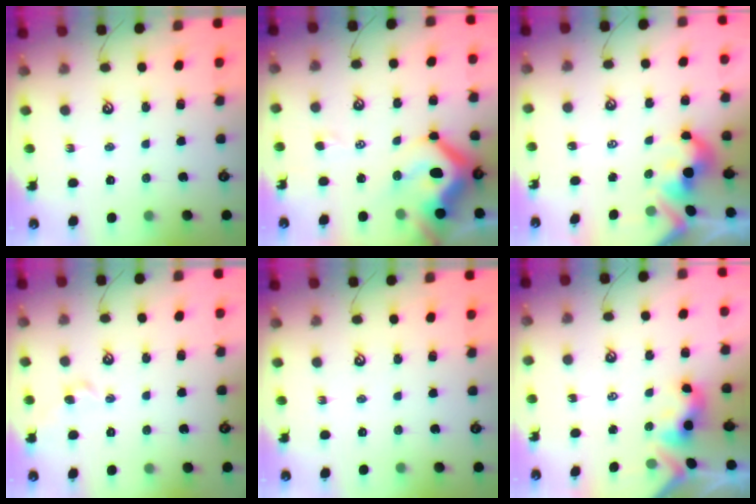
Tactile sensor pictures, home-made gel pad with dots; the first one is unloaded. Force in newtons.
{"total": 15.8, "press": 15.5, "slide": 2.5}
{"total": 5.1, "press": 5.1, "slide": 0.7}
{"total": 2.1, "press": 2.0, "slide": 0.6}
{"total": 0.0}
{"total": 3.6, "press": 3.5, "slide": 0.2}